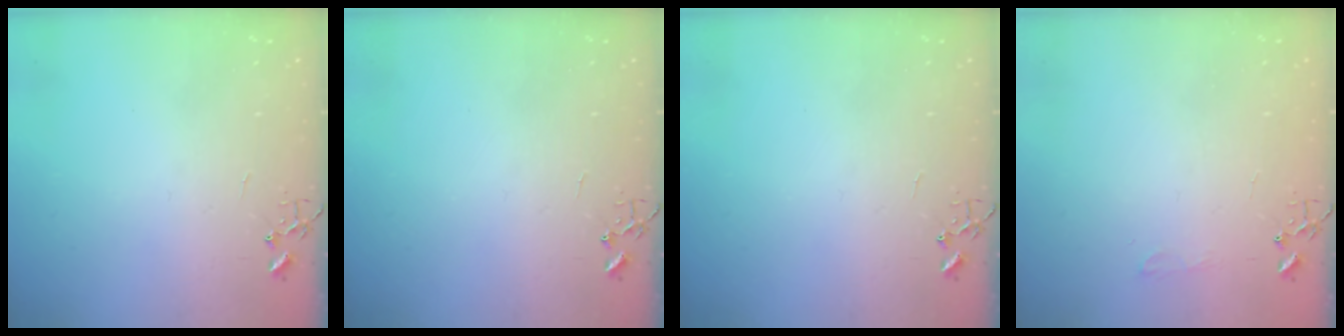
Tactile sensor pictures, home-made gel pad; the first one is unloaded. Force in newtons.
{"total": 0.0}
{"total": 0.0}
{"total": 4.7, "press": 4.6, "slide": 0.7}